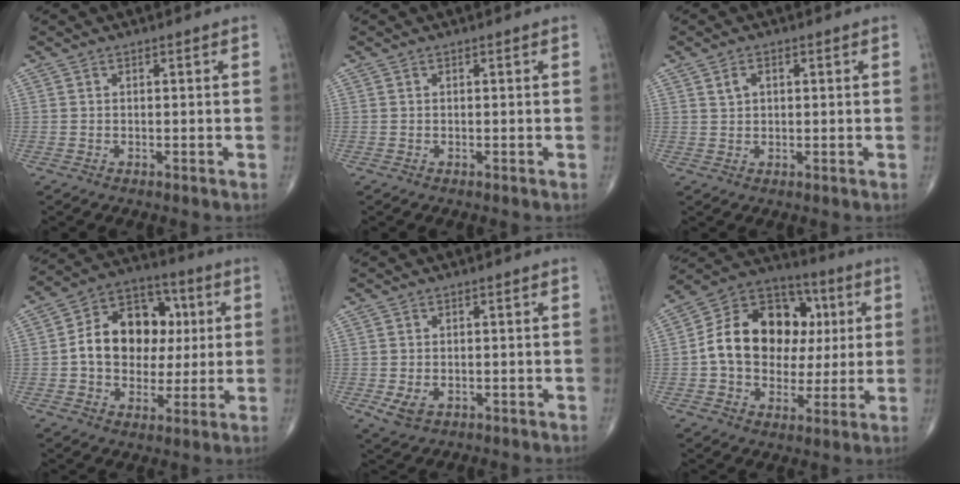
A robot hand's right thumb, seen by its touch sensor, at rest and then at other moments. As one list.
[{"total": 0.0}, {"total": 2.4, "force": [0.9, 1.6, 1.6], "torque": [-0.025, 0.003, 0.019]}, {"total": 14.8, "force": [1.3, 11.4, 9.4], "torque": [-0.099, 0.023, 0.019]}, {"total": 3.6, "force": [-0.9, 2.4, 2.5], "torque": [-0.051, -0.003, -0.008]}, {"total": 19.9, "force": [1.9, 15.1, 12.8], "torque": [-0.174, 0.028, 0.030]}]